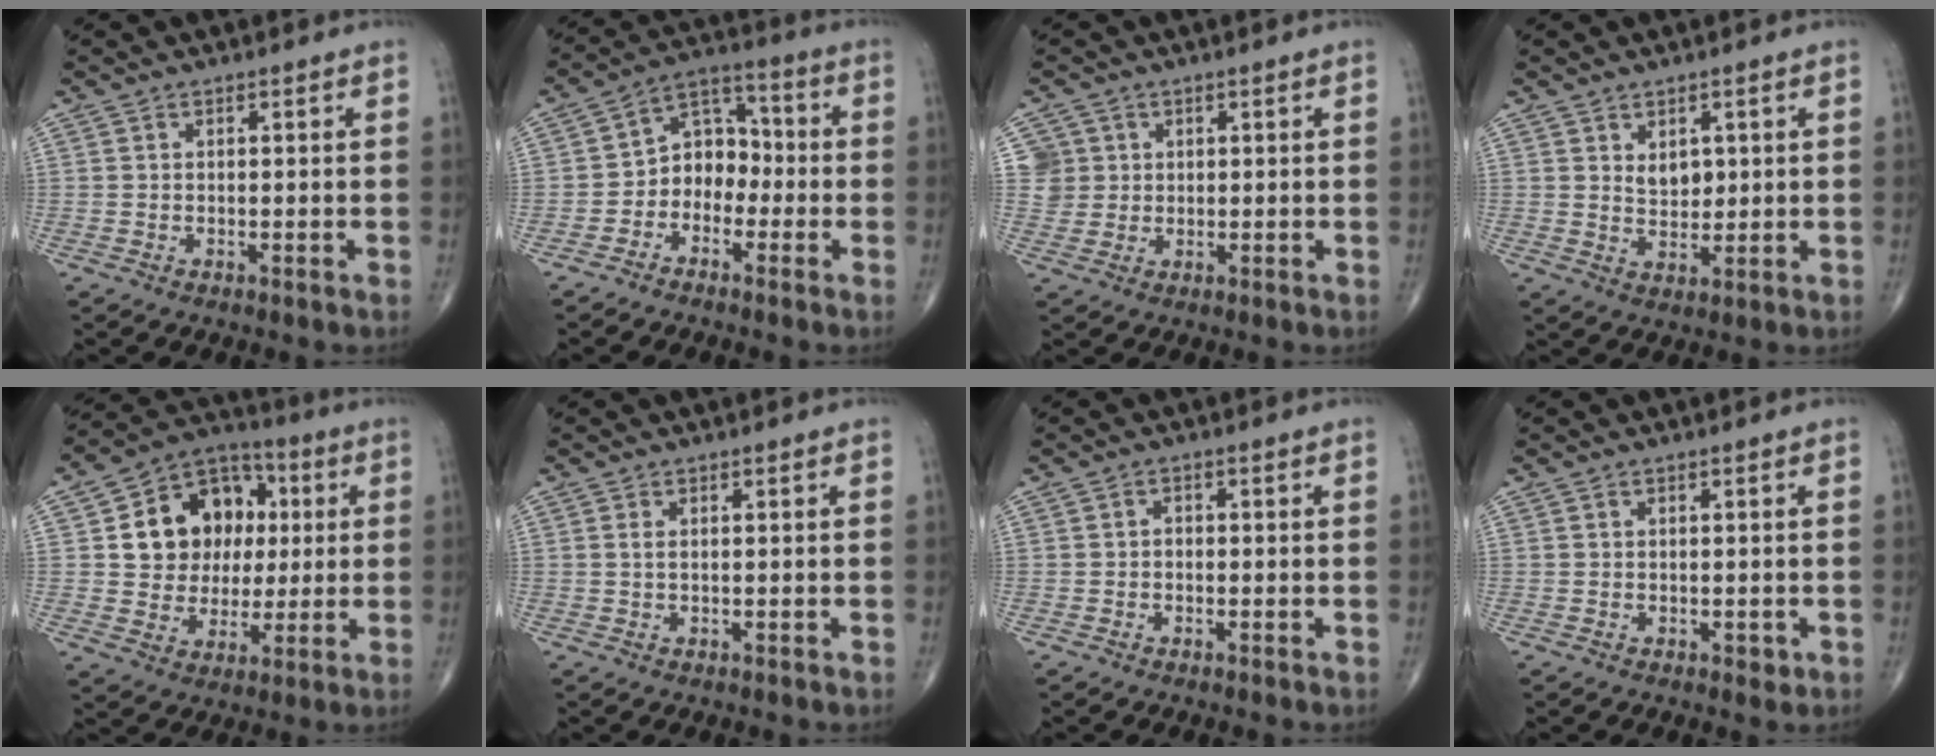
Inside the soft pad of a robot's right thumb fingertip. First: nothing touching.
{"total": 8.2, "force": [-2.4, 6.4, 4.6], "torque": [-0.038, 0.045, -0.059]}
{"total": 4.2, "force": [1.3, 4.0, 0.0], "torque": [0.029, -0.002, 0.022]}
{"total": 4.0, "force": [1.3, 2.7, 2.7], "torque": [-0.027, -0.013, 0.027]}
{"total": 16.3, "force": [3.0, 13.1, 9.1], "torque": [-0.100, 0.015, 0.052]}
{"total": 0.9, "force": [0.2, 0.4, 0.8], "torque": [-0.021, 0.003, 0.006]}
{"total": 1.1, "force": [-0.3, 0.9, 0.6], "torque": [-0.002, 0.004, -0.009]}
{"total": 1.4, "force": [-0.2, 1.0, 1.1], "torque": [-0.013, -0.003, 0.000]}